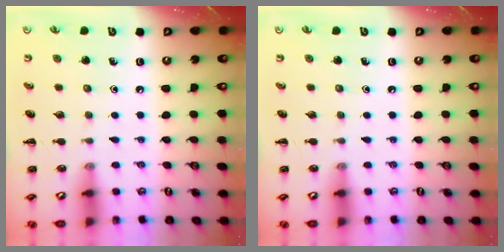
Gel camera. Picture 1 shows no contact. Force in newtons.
{"total": 0.0}